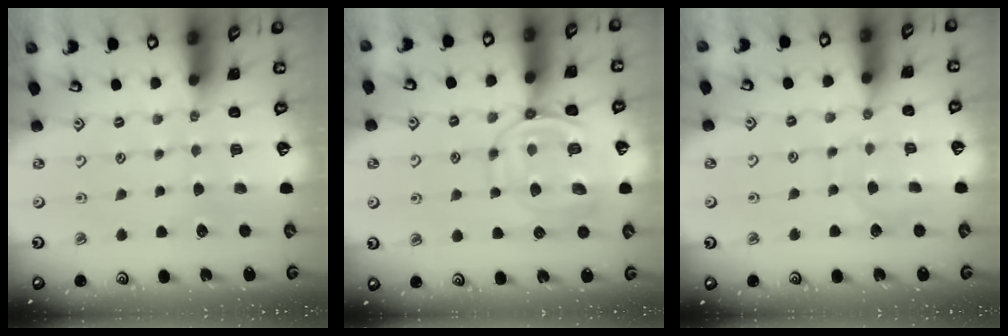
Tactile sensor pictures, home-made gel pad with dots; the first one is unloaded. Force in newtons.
{"total": 11.2, "press": 11.1, "slide": 1.2}
{"total": 6.0, "press": 6.0, "slide": 0.2}